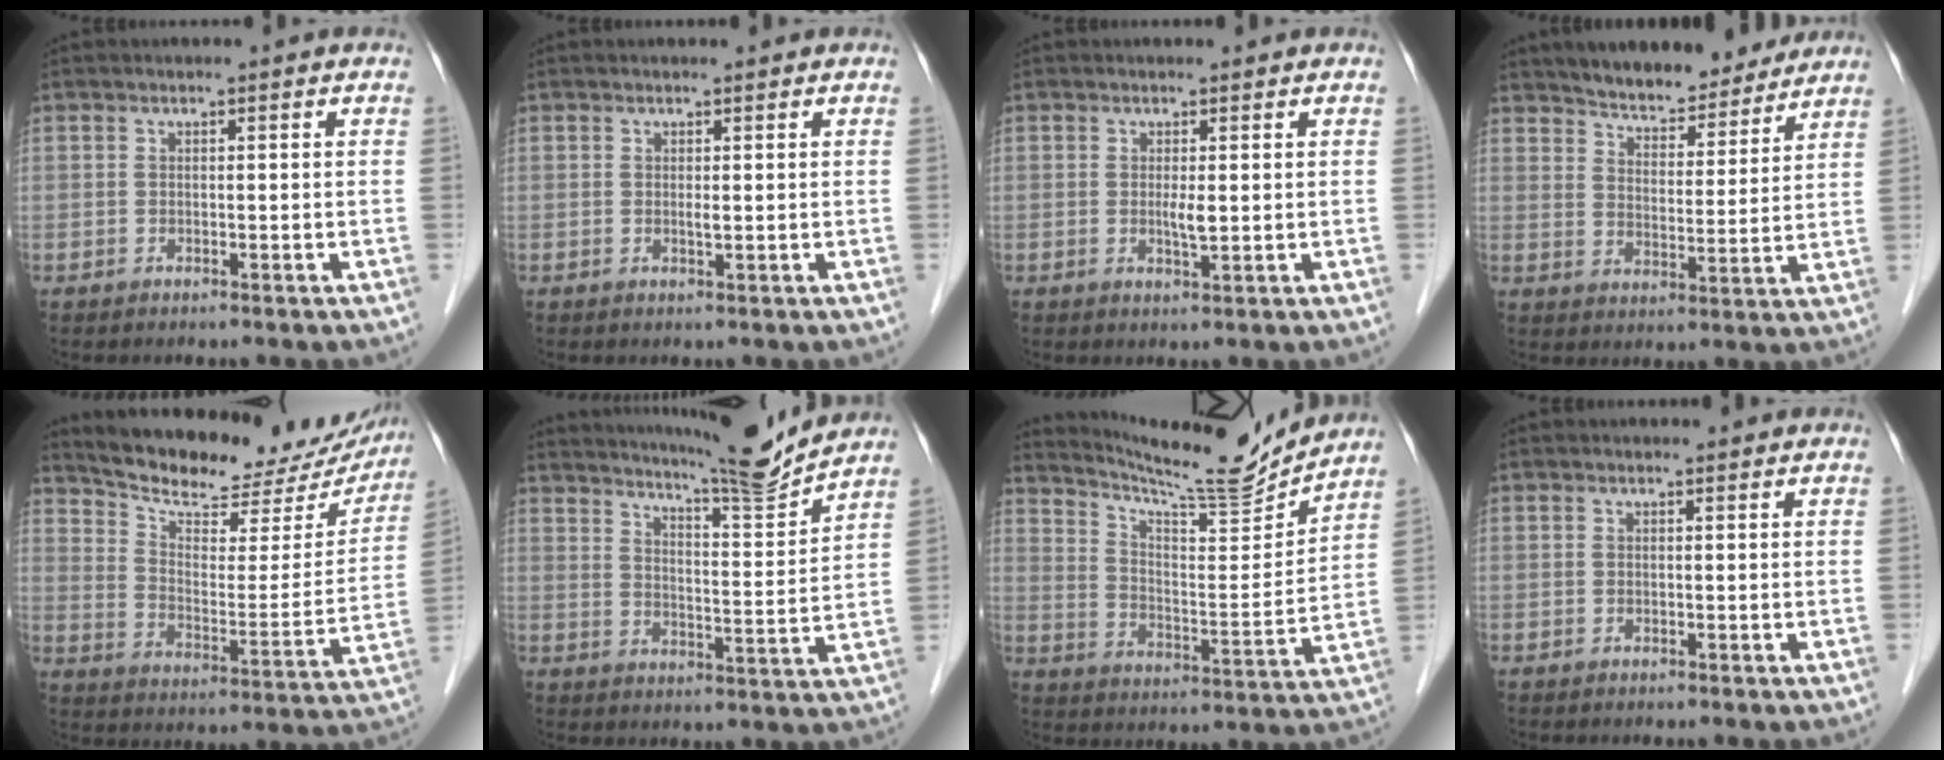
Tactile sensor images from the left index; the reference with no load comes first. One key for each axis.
{"total": 0.9, "fx": 0.4, "fy": 0.1, "fz": 0.8, "tx": -0.019, "ty": -0.001, "tz": 0.005}
{"total": 1.9, "fx": 0.3, "fy": 0.3, "fz": 1.8, "tx": -0.035, "ty": -0.003, "tz": 0.007}
{"total": 12.0, "fx": 10.8, "fy": 2.9, "fz": 4.2, "tx": -0.054, "ty": 0.002, "tz": 0.161}
{"total": 23.9, "fx": 21.5, "fy": 7.1, "fz": 7.7, "tx": -0.114, "ty": -0.028, "tz": 0.286}
{"total": 12.9, "fx": 12.2, "fy": -1.3, "fz": 4.0, "tx": -0.073, "ty": -0.029, "tz": 0.177}
{"total": 16.0, "fx": 15.2, "fy": 0.0, "fz": 4.7, "tx": -0.091, "ty": -0.032, "tz": 0.237}
{"total": 0.7, "fx": 0.7, "fy": 0.1, "fz": 0.0, "tx": -0.008, "ty": 0.001, "tz": 0.010}